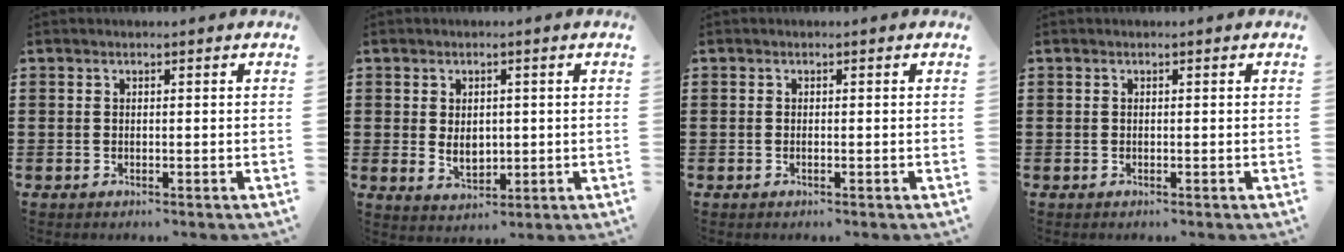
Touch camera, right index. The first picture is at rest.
{"total": 3.5, "force": [0.1, 2.5, 2.4], "torque": [-0.043, 0.007, 0.000]}
{"total": 0.0}
{"total": 0.0}